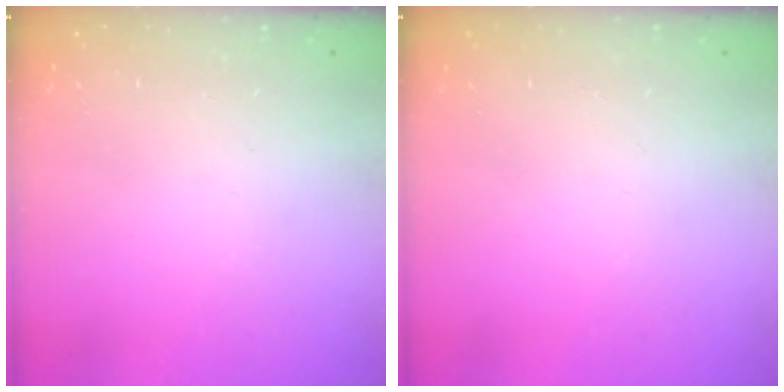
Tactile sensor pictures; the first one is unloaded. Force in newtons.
{"total": 0.0}